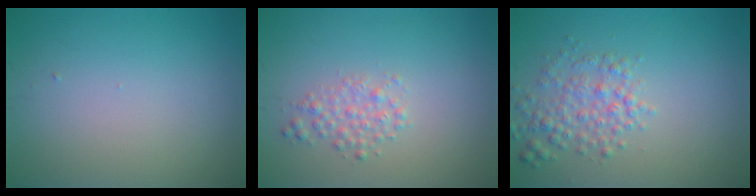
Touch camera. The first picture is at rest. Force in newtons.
{"total": 1.8, "press": 1.8, "slide": 0.1}
{"total": 3.1, "press": 3.1, "slide": 0.2}